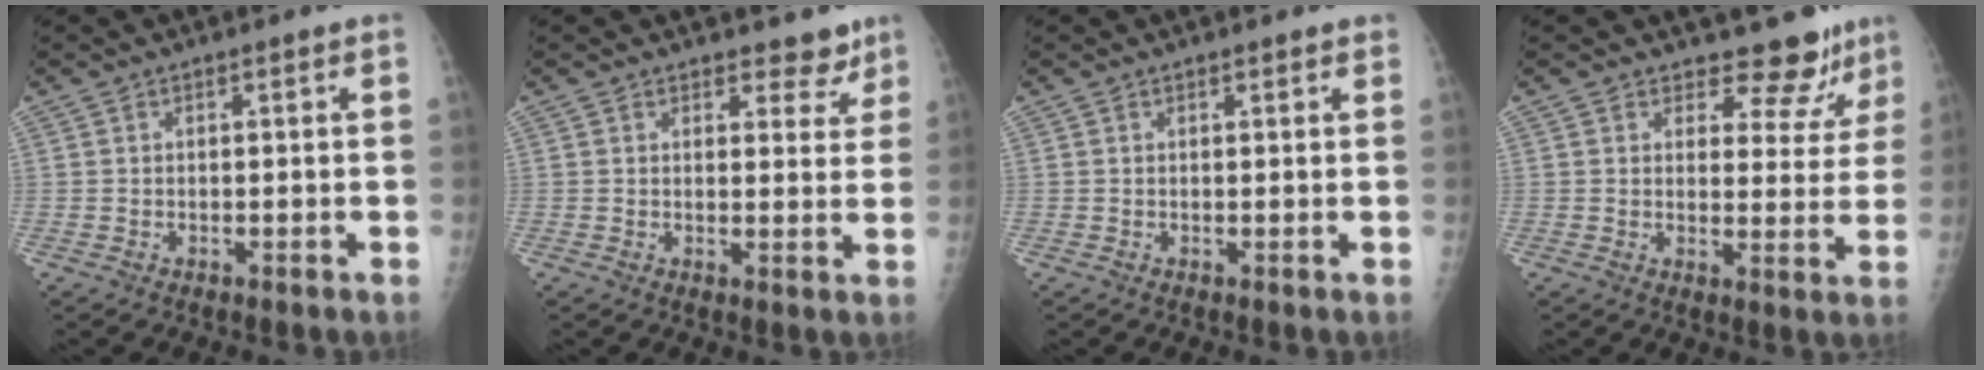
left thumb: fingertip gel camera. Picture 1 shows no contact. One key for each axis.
{"total": 4.8, "fx": 3.9, "fy": 2.4, "fz": 1.3, "tx": 0.016, "ty": -0.026, "tz": 0.045}
{"total": 1.0, "fx": 0.8, "fy": 0.4, "fz": 0.5, "tx": -0.005, "ty": -0.003, "tz": 0.009}
{"total": 8.4, "fx": 7.5, "fy": 3.7, "fz": 1.1, "tx": 0.024, "ty": -0.058, "tz": 0.082}